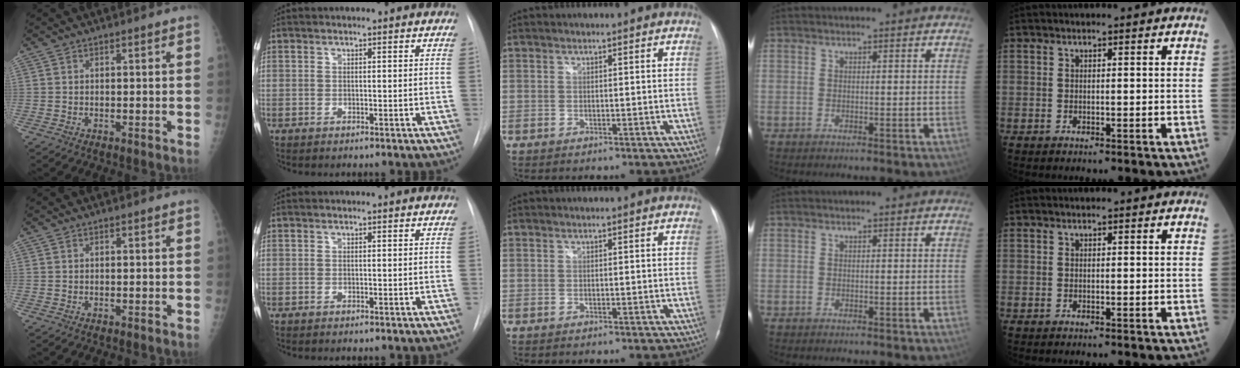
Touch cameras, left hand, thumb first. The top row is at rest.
{}